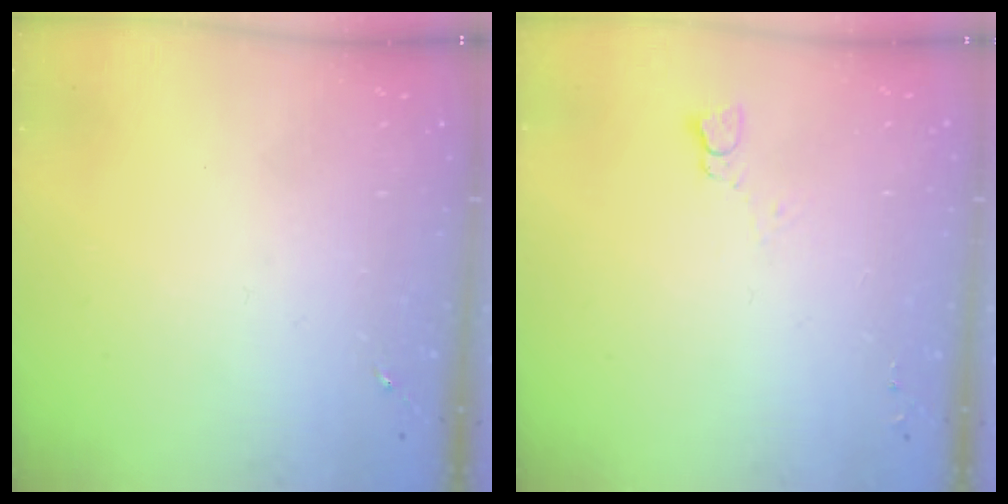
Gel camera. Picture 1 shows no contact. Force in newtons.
{"total": 2.5, "press": 2.5, "slide": 0.1}